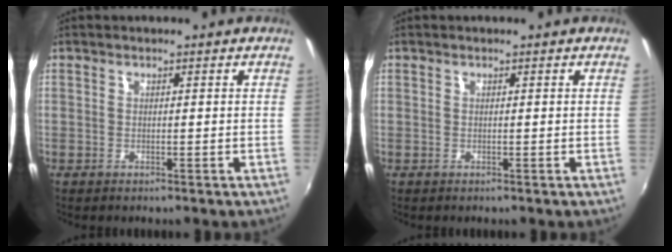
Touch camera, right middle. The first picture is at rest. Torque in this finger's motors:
{"motor_torque": [0.00, 0.00, 0.00, 0.00]}